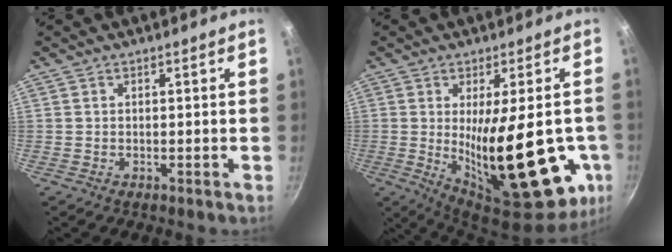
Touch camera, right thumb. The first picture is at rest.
{"total": 26.0, "force": [-4.0, 9.5, 23.9], "torque": [-0.327, -0.034, -0.033]}